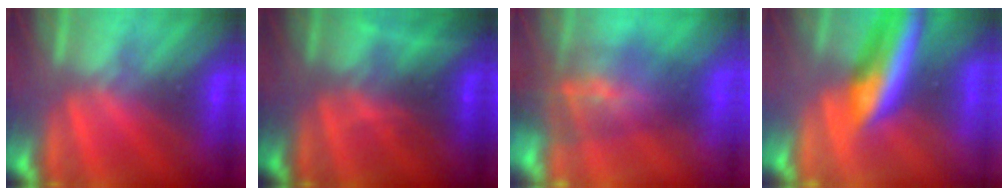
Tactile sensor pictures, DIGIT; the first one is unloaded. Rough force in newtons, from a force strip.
{"total": 2.4}
{"total": 5.8}
{"total": 7.7}